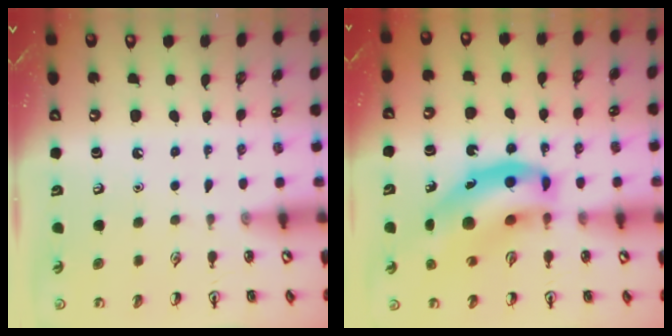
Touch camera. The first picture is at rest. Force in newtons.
{"total": 16.2, "press": 15.5, "slide": 4.7}